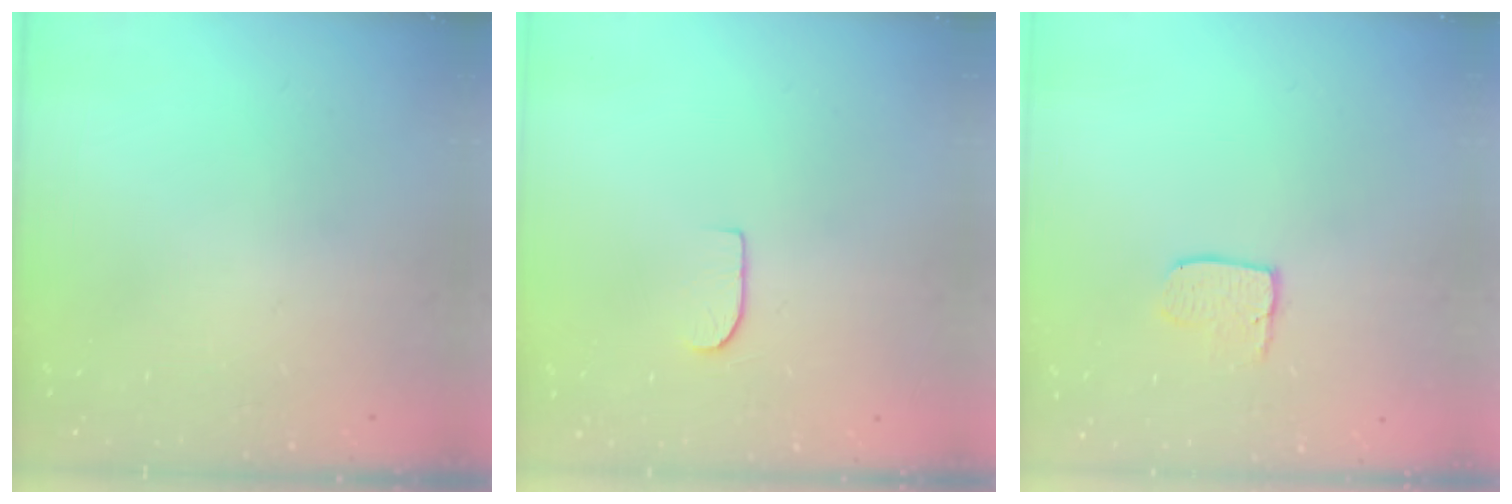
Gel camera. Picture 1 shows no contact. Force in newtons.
{"total": 5.5, "press": 5.5, "slide": 0.6}
{"total": 5.5, "press": 5.5, "slide": 0.3}